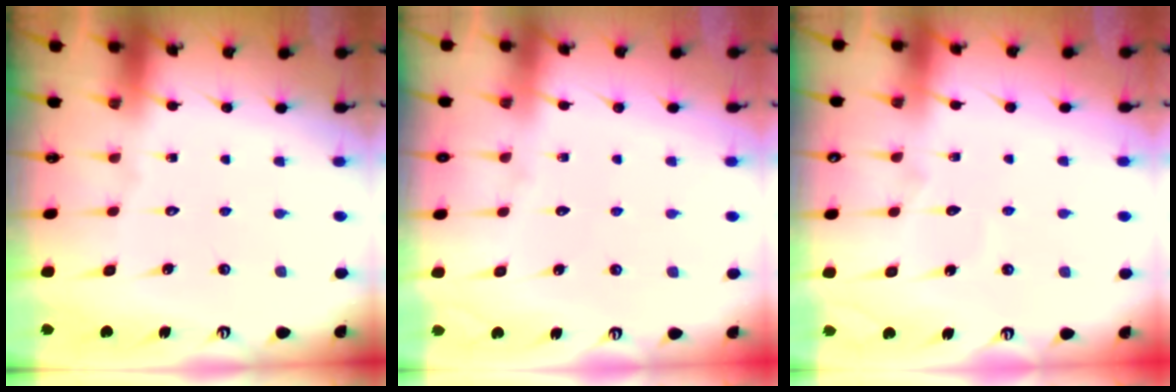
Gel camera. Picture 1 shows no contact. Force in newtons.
{"total": 2.8, "press": 2.7, "slide": 0.4}
{"total": 4.1, "press": 4.1, "slide": 0.4}